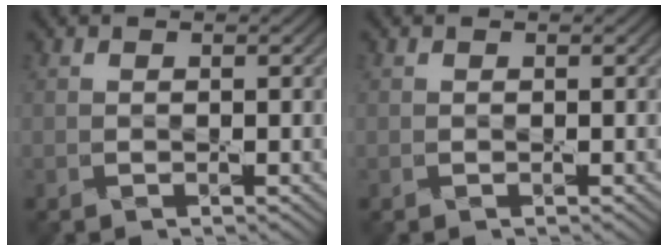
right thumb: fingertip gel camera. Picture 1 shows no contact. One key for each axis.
{"total": 0.0}